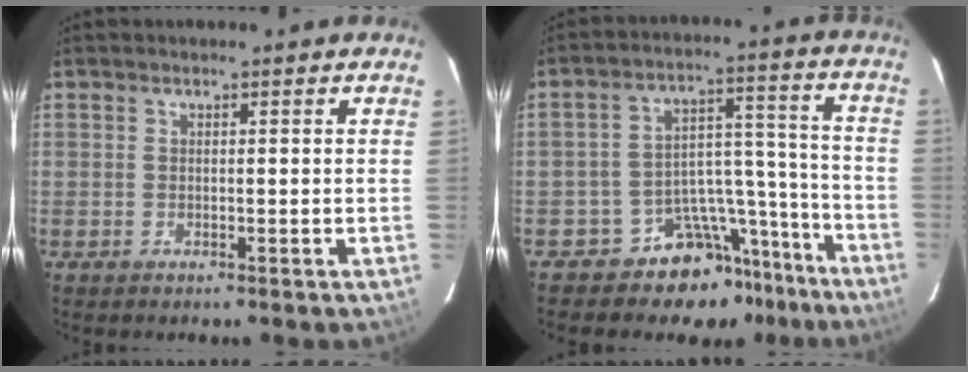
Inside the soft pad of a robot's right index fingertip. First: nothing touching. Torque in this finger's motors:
{"motor_torque": [0.92, -0.83, 0.05, -0.04]}